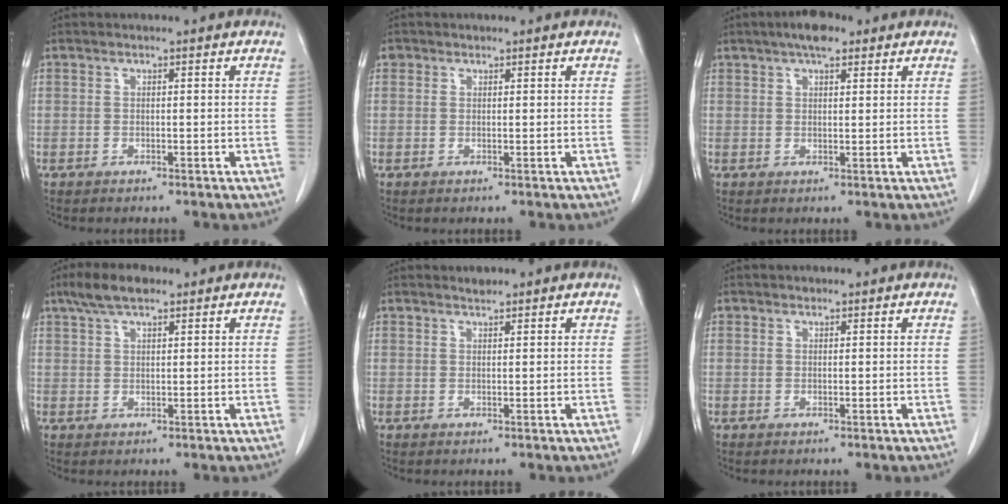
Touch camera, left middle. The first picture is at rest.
{"total": 0.9, "force": [0.6, 0.8, 0.1], "torque": [0.006, 0.003, 0.007]}
{"total": 4.6, "force": [3.1, 1.6, 3.0], "torque": [-0.055, 0.013, 0.048]}
{"total": 5.1, "force": [3.6, 1.7, 3.2], "torque": [-0.069, 0.017, 0.067]}
{"total": 0.9, "force": [0.9, 0.2, 0.1], "torque": [-0.012, -0.003, 0.017]}
{"total": 0.6, "force": [0.4, 0.4, 0.0], "torque": [-0.001, 0.002, 0.007]}